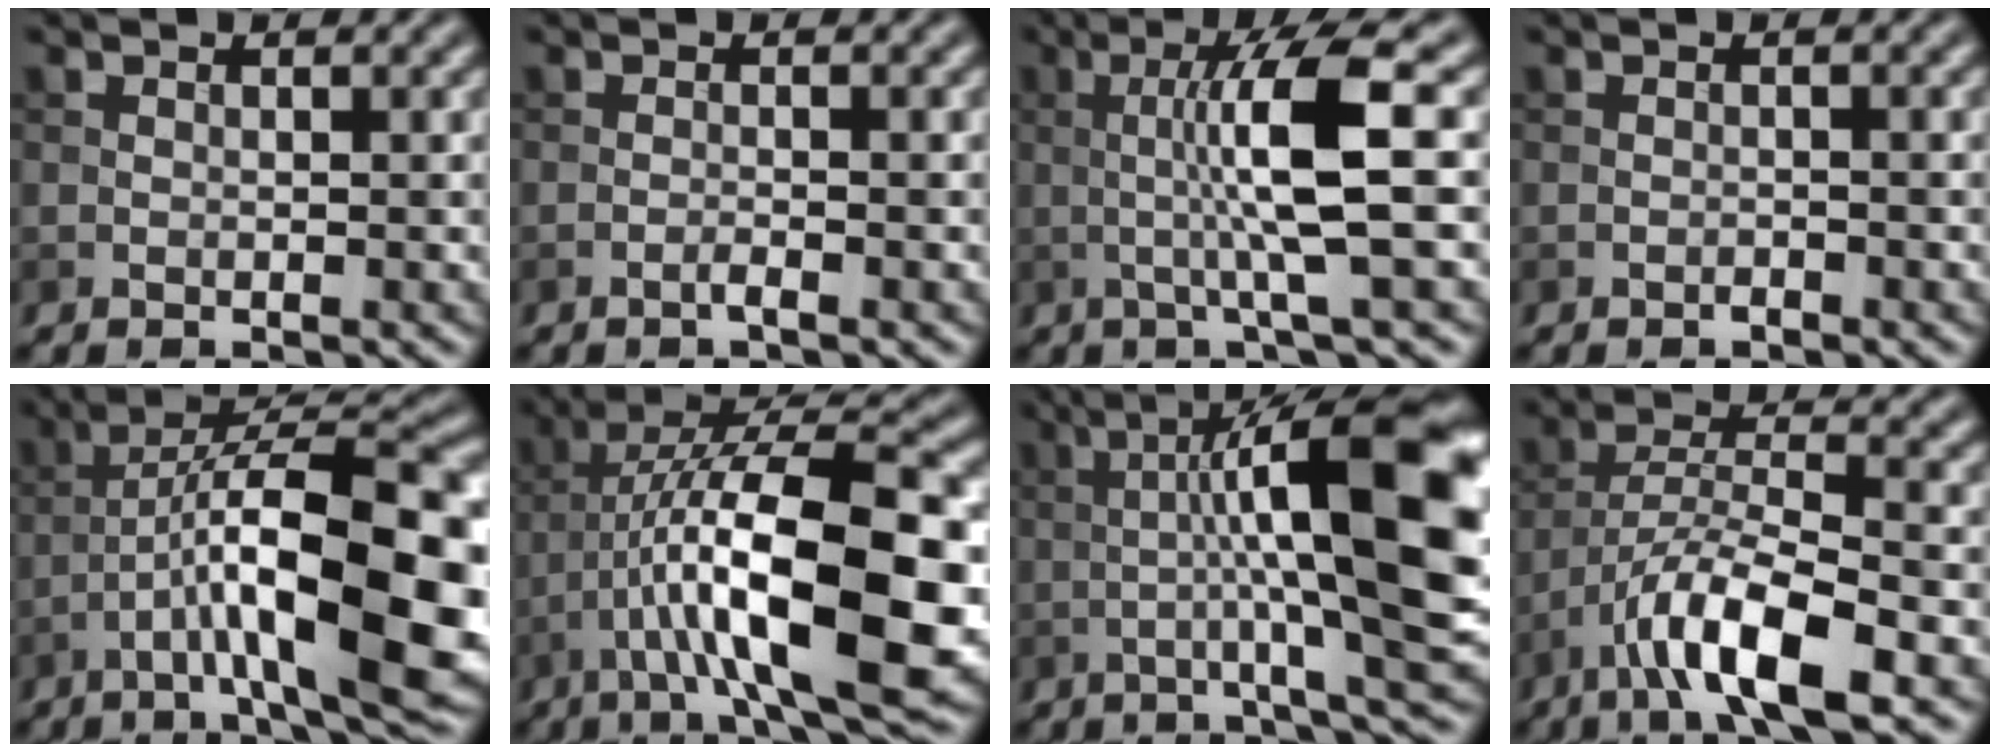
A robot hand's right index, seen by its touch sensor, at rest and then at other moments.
{"total": 1.1, "force": [-0.6, 0.1, 0.9], "torque": [-0.013, 0.004, -0.016]}
{"total": 7.6, "force": [0.1, 1.0, 7.5], "torque": [-0.132, 0.005, 0.004]}
{"total": 0.6, "force": [-0.5, 0.1, 0.4], "torque": [-0.006, 0.002, -0.009]}
{"total": 13.5, "force": [-3.6, 3.8, 12.5], "torque": [-0.197, 0.017, -0.053]}
{"total": 14.0, "force": [-3.1, 4.0, 13.0], "torque": [-0.220, 0.017, -0.050]}
{"total": 14.8, "force": [1.0, 2.6, 14.5], "torque": [-0.195, 0.020, 0.016]}
{"total": 8.3, "force": [-4.7, 2.1, 6.6], "torque": [-0.113, 0.008, -0.088]}